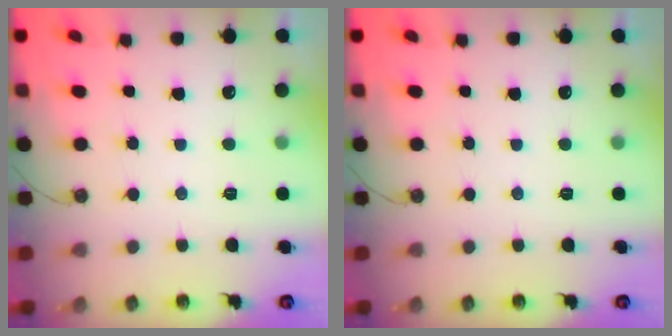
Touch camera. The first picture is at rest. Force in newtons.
{"total": 0.0}